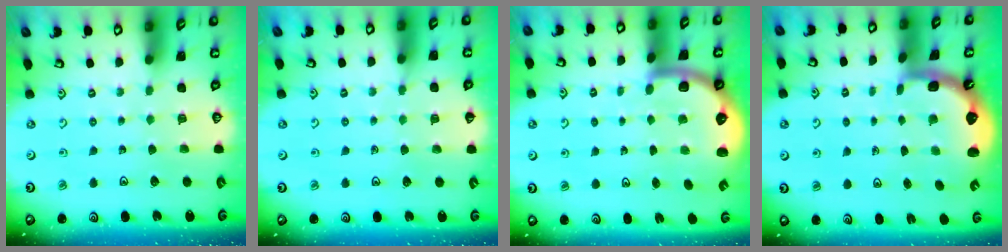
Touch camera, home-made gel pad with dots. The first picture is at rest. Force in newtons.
{"total": 2.7, "press": 2.7, "slide": 0.4}
{"total": 5.0, "press": 4.5, "slide": 2.2}
{"total": 2.8, "press": 1.6, "slide": 2.2}